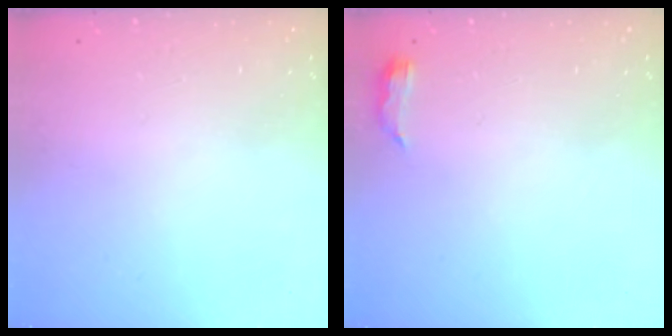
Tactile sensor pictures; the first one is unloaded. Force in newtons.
{"total": 5.1, "press": 4.8, "slide": 1.7}